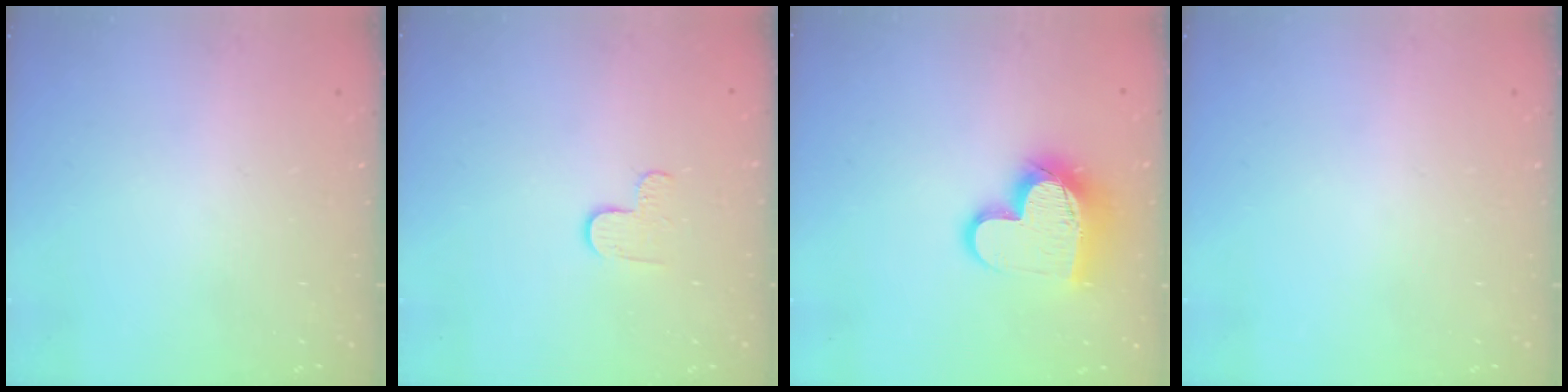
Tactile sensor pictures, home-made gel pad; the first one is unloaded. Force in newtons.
{"total": 2.9, "press": 2.9, "slide": 0.3}
{"total": 15.8, "press": 15.8, "slide": 1.2}
{"total": 0.0}